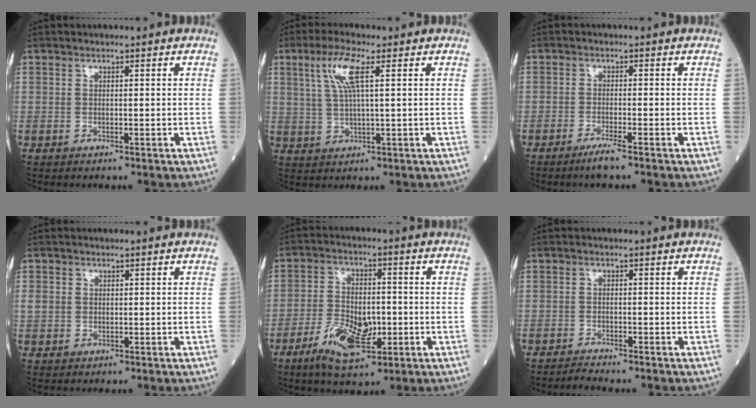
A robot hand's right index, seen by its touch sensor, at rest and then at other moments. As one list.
[{"total": 6.3, "force": [2.5, 0.6, 5.8], "torque": [-0.123, 0.008, 0.051]}, {"total": 2.7, "force": [-2.0, -0.3, 1.8], "torque": [-0.042, -0.006, -0.039]}, {"total": 2.0, "force": [0.2, 1.8, 1.0], "torque": [-0.028, 0.012, 0.008]}, {"total": 9.4, "force": [-3.7, 4.0, 7.7], "torque": [-0.154, -0.001, -0.061]}, {"total": 2.0, "force": [-2.0, -0.2, 0.4], "torque": [-0.011, -0.007, -0.034]}]